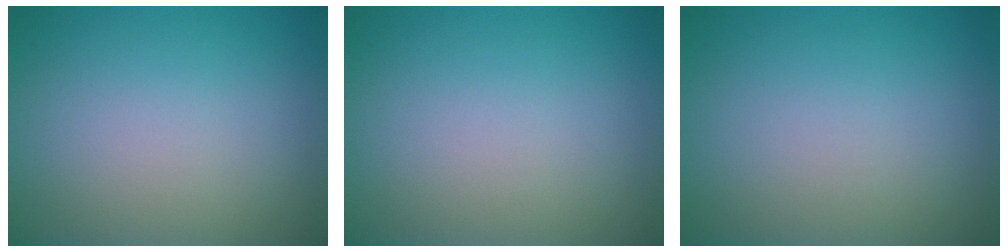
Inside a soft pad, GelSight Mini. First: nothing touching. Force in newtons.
{"total": 0.0}
{"total": 0.0}